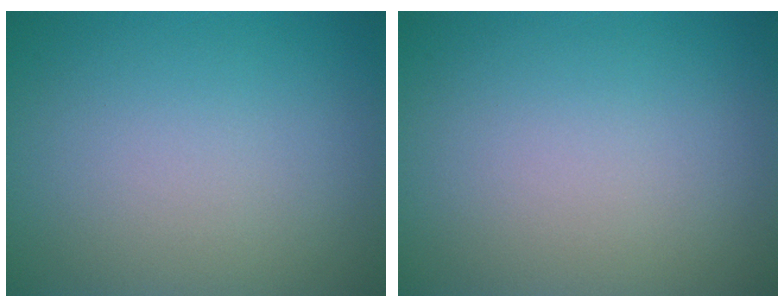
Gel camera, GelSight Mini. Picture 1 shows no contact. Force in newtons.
{"total": 0.0}